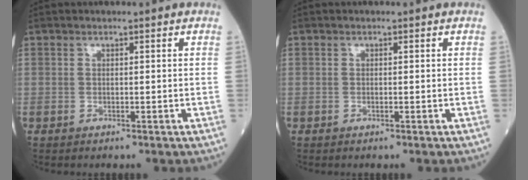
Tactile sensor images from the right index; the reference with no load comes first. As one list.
[{"total": 0.0}]